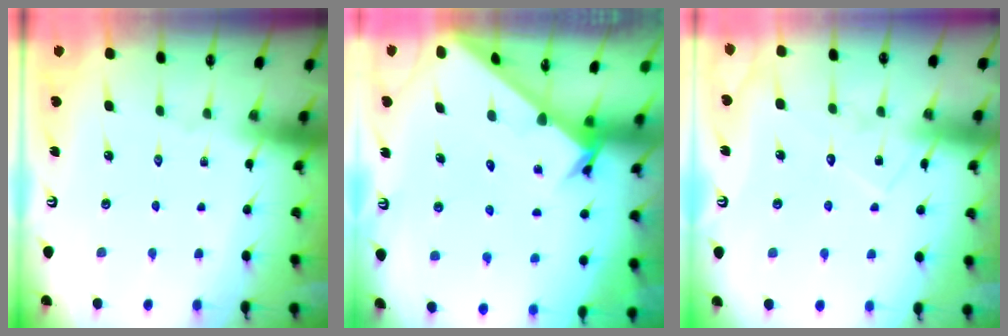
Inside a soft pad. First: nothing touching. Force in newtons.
{"total": 2.6, "press": 2.6, "slide": 0.3}
{"total": 9.1, "press": 9.1, "slide": 0.6}